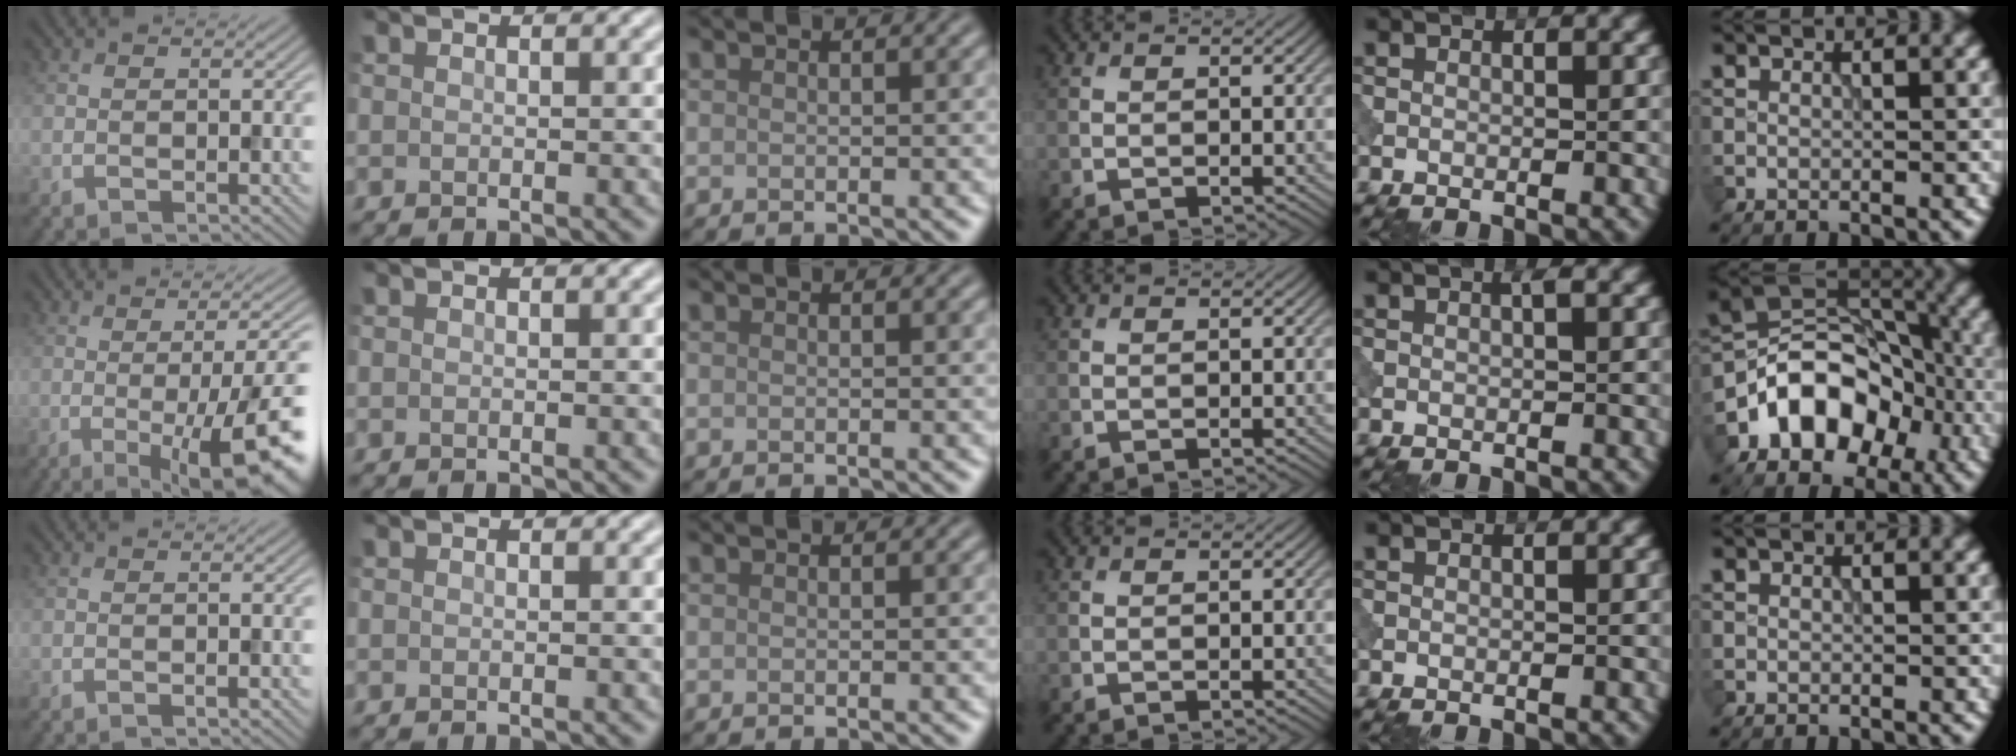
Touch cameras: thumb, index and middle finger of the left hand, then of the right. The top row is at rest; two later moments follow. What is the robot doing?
{"motion": "dispense", "object": "syringe"}